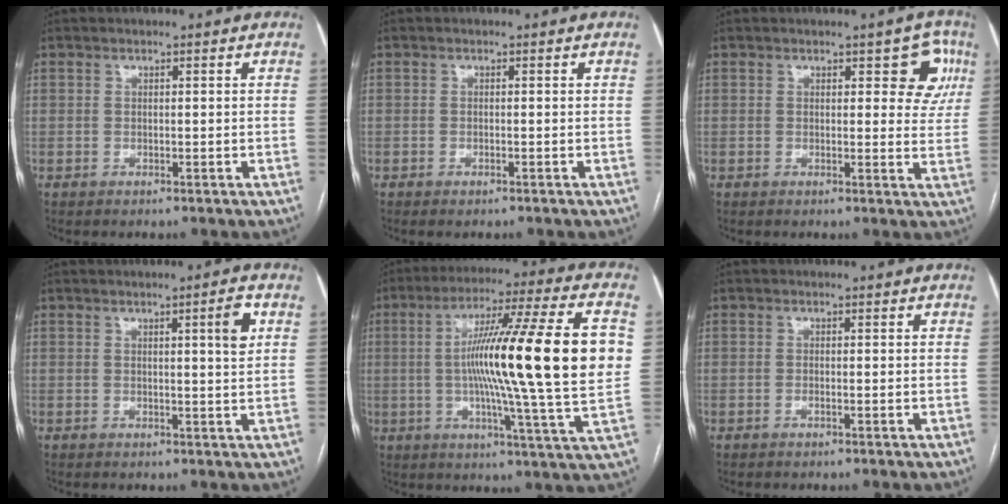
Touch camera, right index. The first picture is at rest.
{"total": 0.8, "force": [-0.6, 0.1, 0.5], "torque": [-0.010, -0.002, -0.006]}
{"total": 5.6, "force": [2.3, 2.7, 4.3], "torque": [-0.023, 0.008, 0.020]}
{"total": 3.3, "force": [1.2, -0.3, 3.1], "torque": [-0.043, -0.005, 0.016]}
{"total": 24.0, "force": [1.8, -0.4, 24.0], "torque": [-0.347, 0.013, 0.013]}
{"total": 0.9, "force": [-0.4, 0.2, 0.8], "torque": [-0.015, -0.001, -0.006]}